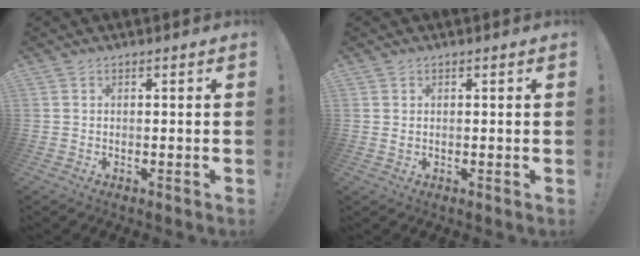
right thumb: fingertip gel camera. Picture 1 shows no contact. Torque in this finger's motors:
{"motor_torque": [-0.27, -0.32, -0.15, 0.10, -0.09]}